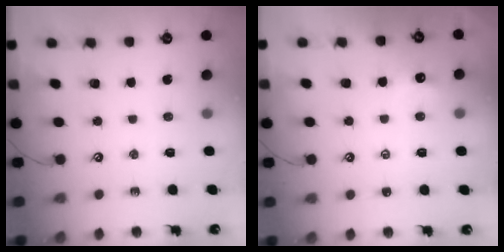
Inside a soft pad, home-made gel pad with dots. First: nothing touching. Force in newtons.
{"total": 0.9, "press": 0.8, "slide": 0.5}